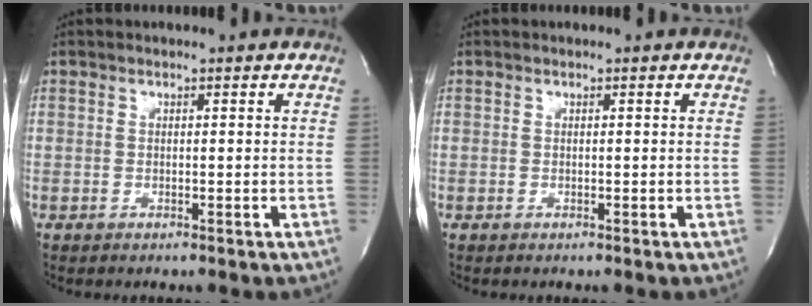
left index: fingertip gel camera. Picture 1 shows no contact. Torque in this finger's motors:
{"motor_torque": [-0.01, 0.00, 0.00, -0.01]}